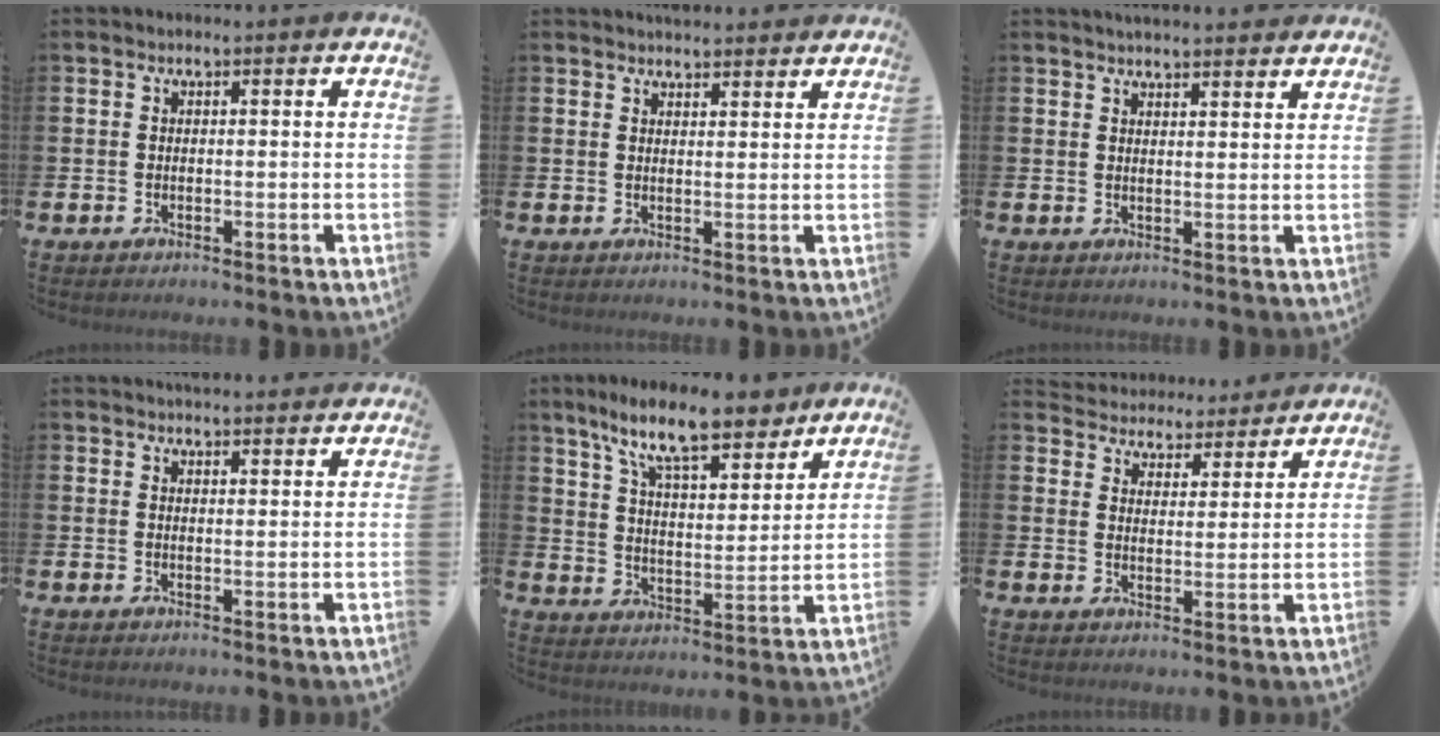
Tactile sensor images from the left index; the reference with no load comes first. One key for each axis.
{"total": 2.9, "fx": 2.9, "fy": 0.2, "fz": -0.1, "tx": 0.010, "ty": -0.017, "tz": 0.050}
{"total": 3.2, "fx": 3.2, "fy": -0.1, "fz": 0.2, "tx": -0.004, "ty": -0.016, "tz": 0.056}
{"total": 2.9, "fx": 2.9, "fy": 0.2, "fz": 0.0, "tx": -0.001, "ty": -0.014, "tz": 0.053}
{"total": 12.1, "fx": 10.0, "fy": 2.7, "fz": 6.2, "tx": -0.135, "ty": -0.042, "tz": 0.175}
{"total": 4.4, "fx": 4.2, "fy": 1.3, "fz": -0.5, "tx": -0.008, "ty": -0.039, "tz": 0.070}